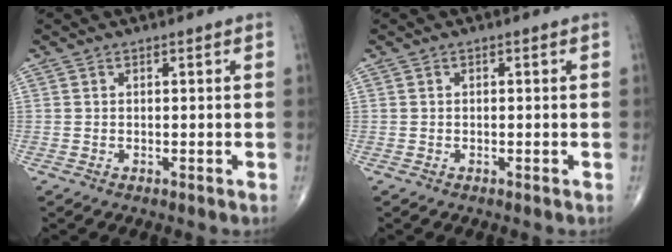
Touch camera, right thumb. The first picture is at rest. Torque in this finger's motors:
{"motor_torque": [-0.06, -0.21, -0.46, -0.22, 0.01]}